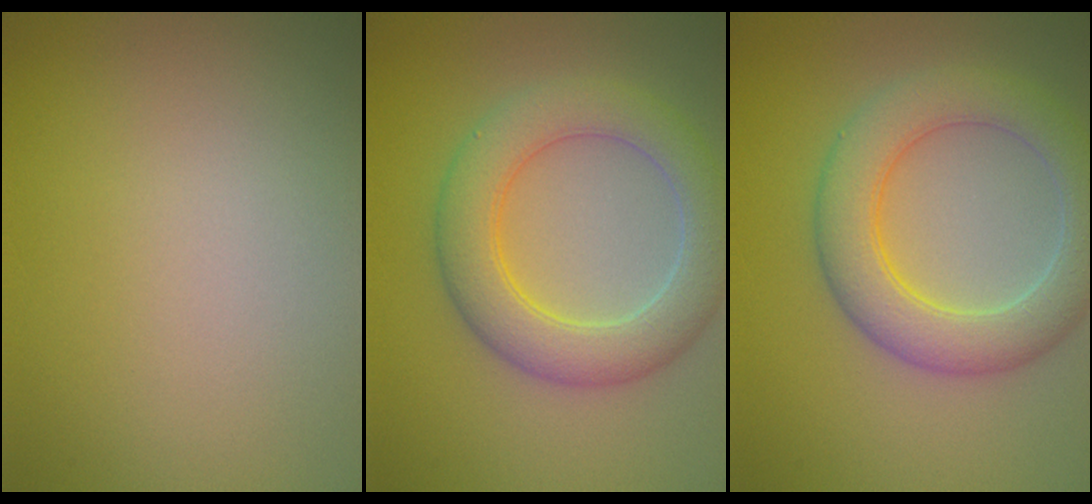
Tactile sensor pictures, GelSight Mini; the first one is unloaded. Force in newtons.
{"total": 5.8, "press": 5.8, "slide": 0.2}
{"total": 5.9, "press": 5.9, "slide": 0.2}